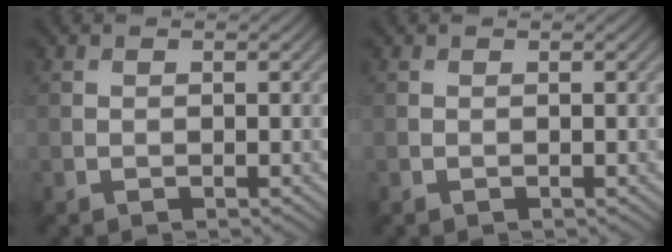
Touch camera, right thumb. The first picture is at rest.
{"total": 0.0}